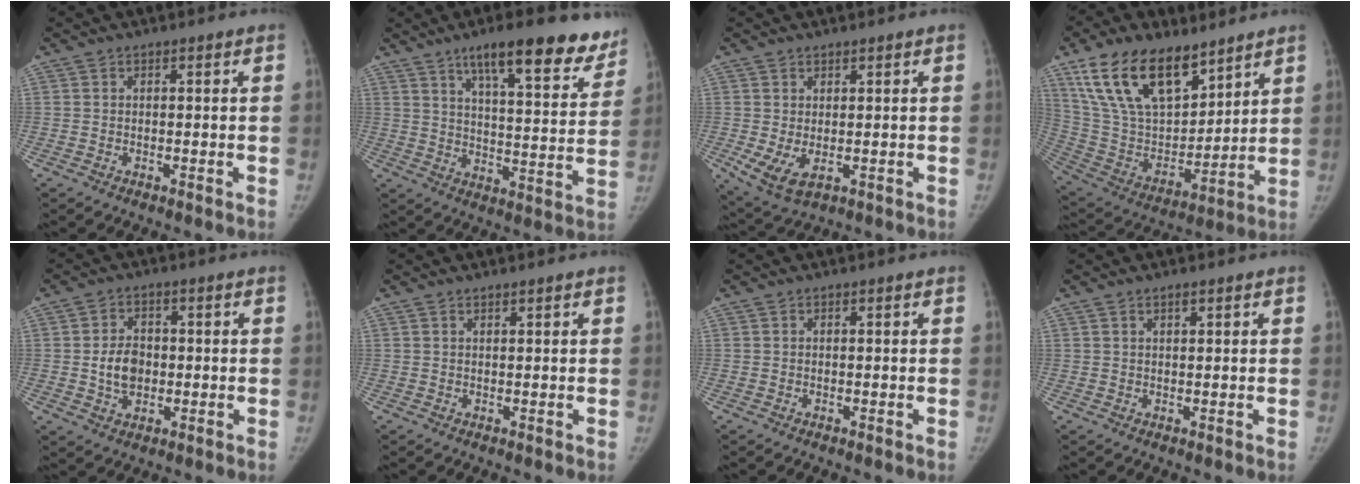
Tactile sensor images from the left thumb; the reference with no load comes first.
{"total": 19.1, "force": [13.5, 5.3, 12.4], "torque": [-0.128, -0.056, 0.191]}
{"total": 5.5, "force": [-0.2, 3.2, 4.5], "torque": [-0.085, -0.012, 0.014]}
{"total": 21.6, "force": [13.5, 10.9, 12.8], "torque": [-0.203, -0.049, 0.262]}
{"total": 6.2, "force": [-0.3, 4.6, 4.1], "torque": [-0.058, 0.004, -0.004]}
{"total": 0.7, "force": [0.6, 0.1, 0.3], "torque": [-0.007, -0.004, 0.013]}
{"total": 0.0}
{"total": 1.1, "force": [0.8, 0.3, 0.7], "torque": [-0.011, -0.003, 0.015]}